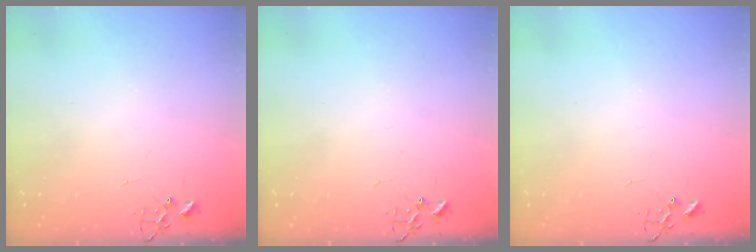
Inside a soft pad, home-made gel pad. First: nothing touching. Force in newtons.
{"total": 0.0}
{"total": 0.0}